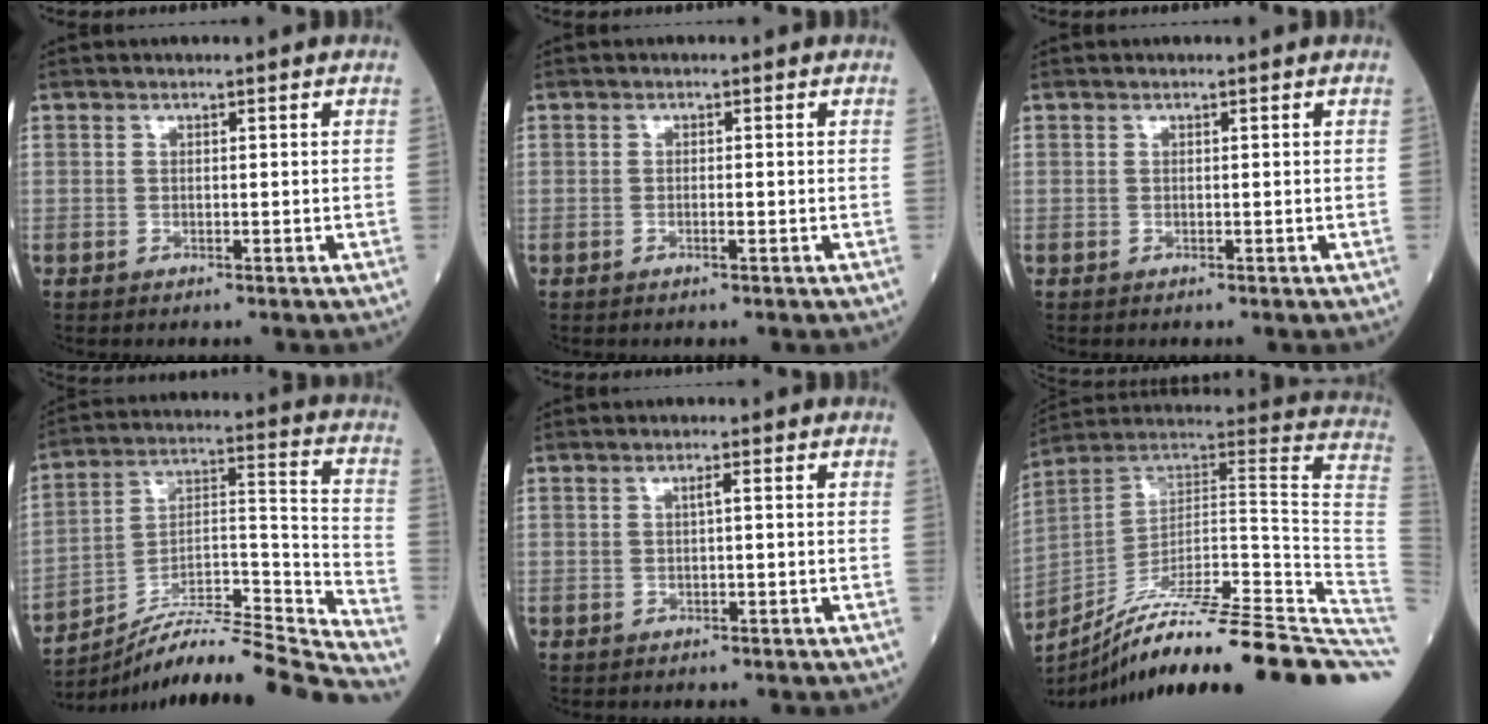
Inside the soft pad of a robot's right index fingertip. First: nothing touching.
{"total": 0.8, "force": [-0.3, 0.0, 0.8], "torque": [-0.018, 0.000, -0.006]}
{"total": 0.0}
{"total": 21.6, "force": [-20.5, -1.7, 6.6], "torque": [-0.108, 0.020, -0.325]}
{"total": 0.8, "force": [0.1, 0.0, 0.8], "torque": [-0.016, 0.003, 0.001]}
{"total": 33.0, "force": [-23.8, 0.4, 22.8], "torque": [-0.187, 0.000, -0.346]}